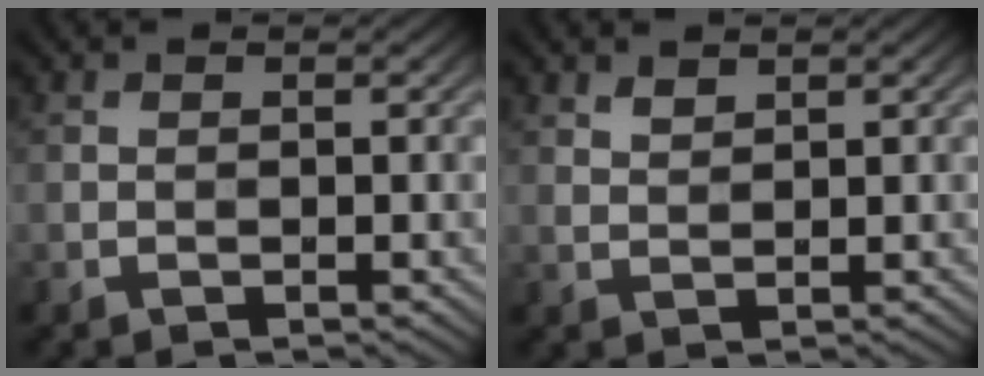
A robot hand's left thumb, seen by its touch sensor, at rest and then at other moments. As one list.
[{"total": 1.5, "force": [1.3, 0.6, 0.6], "torque": [-0.017, -0.001, 0.029]}]